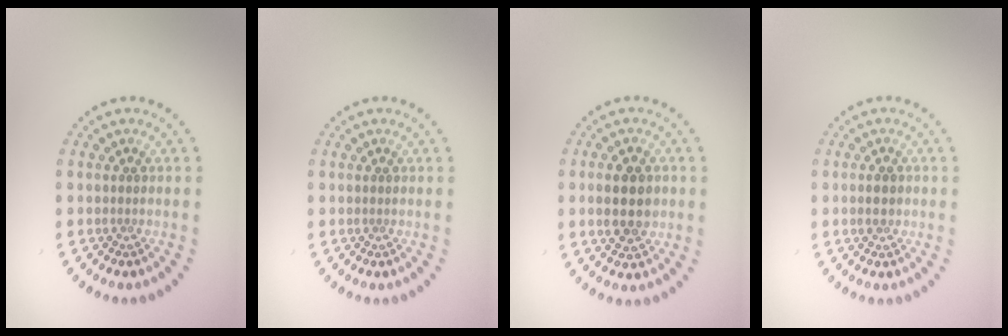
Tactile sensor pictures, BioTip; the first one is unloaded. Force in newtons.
{"total": 0.0}
{"total": 4.0, "press": 4.0, "slide": 0.2}
{"total": 1.8, "press": 1.8, "slide": 0.2}